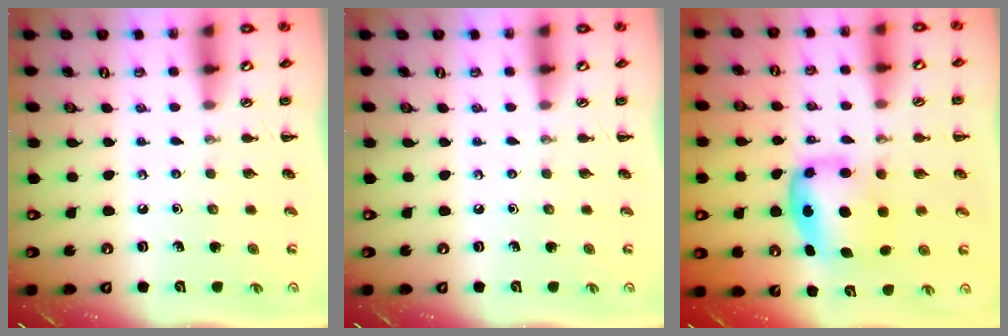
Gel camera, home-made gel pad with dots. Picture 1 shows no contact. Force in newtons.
{"total": 0.0}
{"total": 5.9, "press": 5.7, "slide": 1.3}